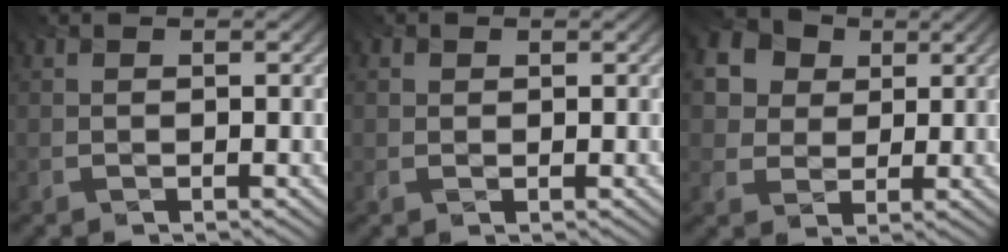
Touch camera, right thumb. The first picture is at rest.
{"total": 0.7, "force": [0.2, 0.6, -0.2], "torque": [0.003, 0.001, 0.013]}
{"total": 9.7, "force": [4.0, 7.8, 4.0], "torque": [-0.140, 0.021, 0.072]}